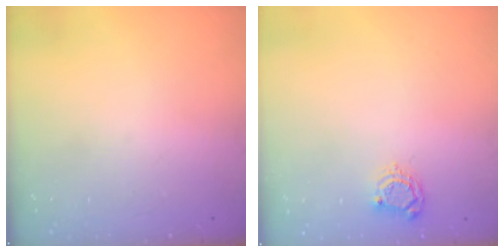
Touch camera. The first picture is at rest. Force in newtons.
{"total": 4.3, "press": 4.3, "slide": 0.5}